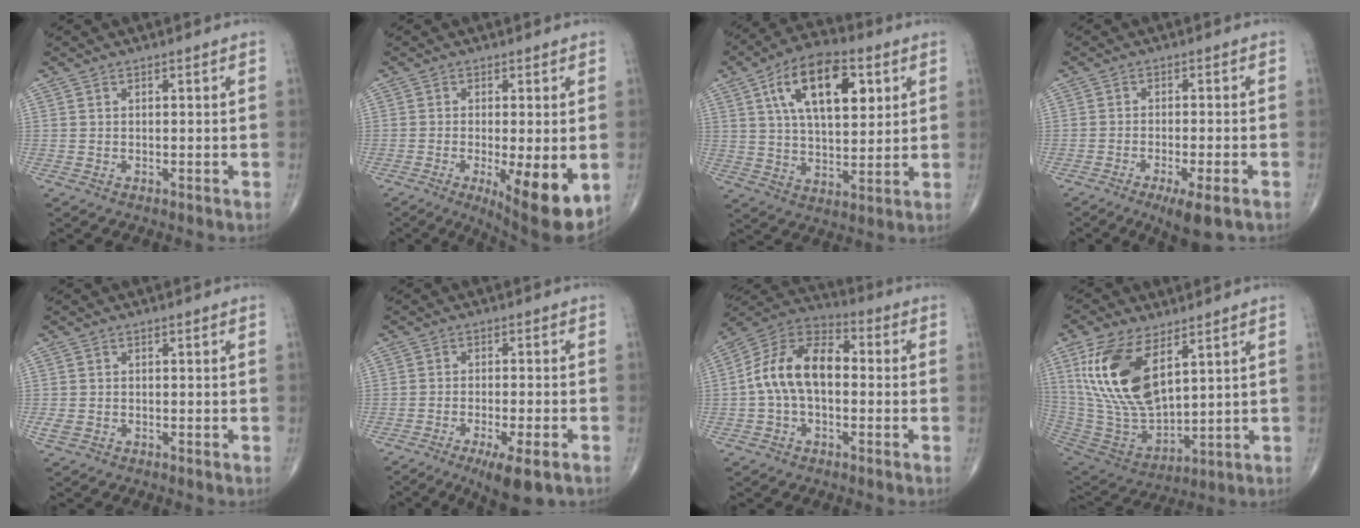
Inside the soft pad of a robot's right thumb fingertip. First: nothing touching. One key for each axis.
{"total": 12.4, "fx": -3.3, "fy": 3.4, "fz": 11.4, "tx": -0.162, "ty": -0.025, "tz": -0.041}
{"total": 17.3, "fx": 6.3, "fy": 8.6, "fz": 13.7, "tx": -0.206, "ty": -0.008, "tz": 0.106}
{"total": 6.5, "fx": -3.8, "fy": 1.1, "fz": 5.1, "tx": -0.084, "ty": -0.005, "tz": -0.060}
{"total": 1.7, "fx": -0.6, "fy": 1.2, "fz": 1.1, "tx": -0.029, "ty": -0.002, "tz": -0.011}
{"total": 8.1, "fx": -4.6, "fy": 1.7, "fz": 6.4, "tx": -0.104, "ty": -0.005, "tz": -0.070}
{"total": 13.8, "fx": -0.4, "fy": 8.4, "fz": 10.9, "tx": -0.190, "ty": 0.041, "tz": -0.019}
{"total": 19.6, "fx": 7.7, "fy": 9.7, "fz": 15.2, "tx": -0.289, "ty": -0.032, "tz": 0.160}